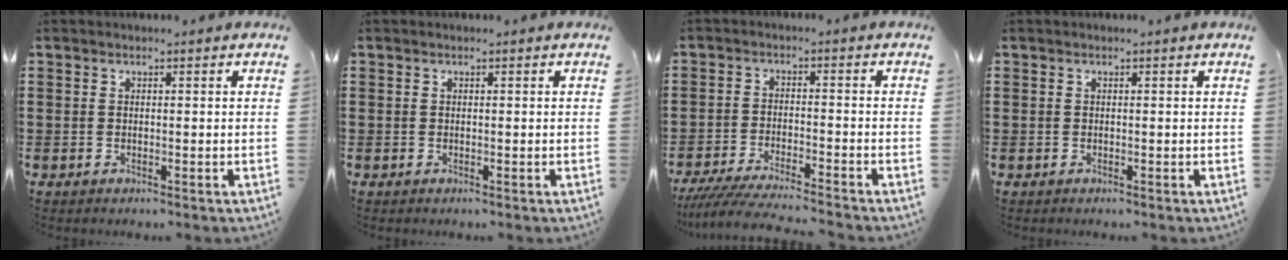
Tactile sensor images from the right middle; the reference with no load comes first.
{"total": 0.0}
{"total": 5.0, "force": [-4.7, 0.0, 1.8], "torque": [-0.043, -0.018, -0.093]}
{"total": 0.0}